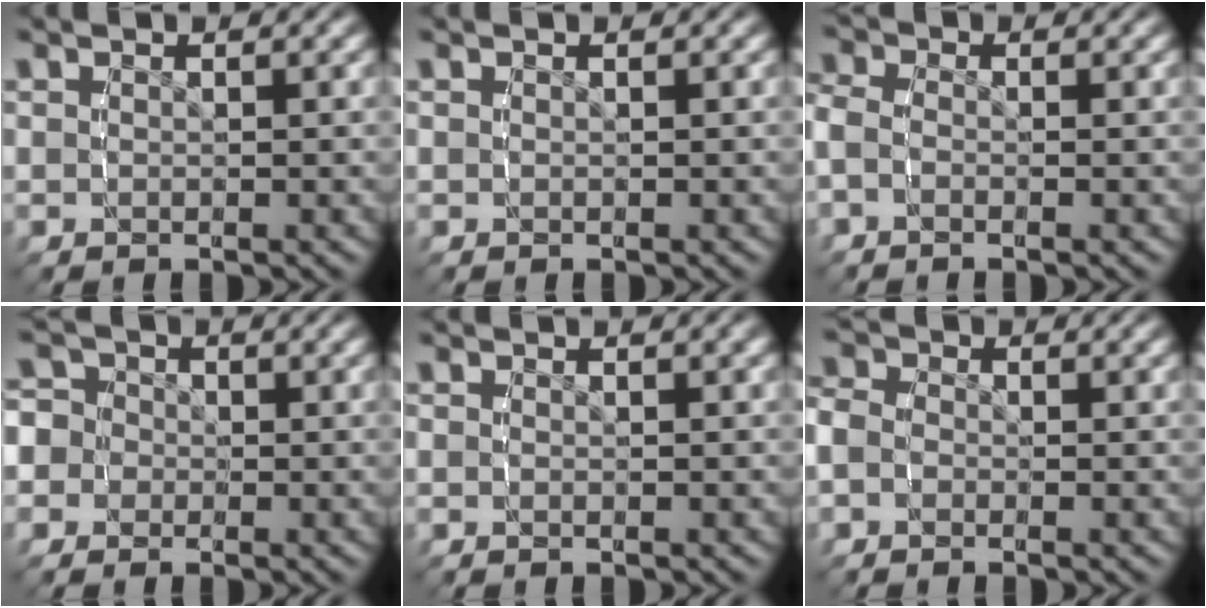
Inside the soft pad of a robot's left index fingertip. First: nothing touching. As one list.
[{"total": 0.0}, {"total": 2.8, "force": [-0.6, 2.4, 1.4], "torque": [-0.045, 0.000, -0.022]}, {"total": 6.9, "force": [-0.6, 6.5, 2.2], "torque": [-0.068, -0.007, -0.030]}, {"total": 0.8, "force": [-0.5, 0.6, 0.2], "torque": [0.000, -0.002, -0.013]}, {"total": 3.7, "force": [-0.4, 3.3, 1.5], "torque": [-0.052, 0.001, -0.020]}]